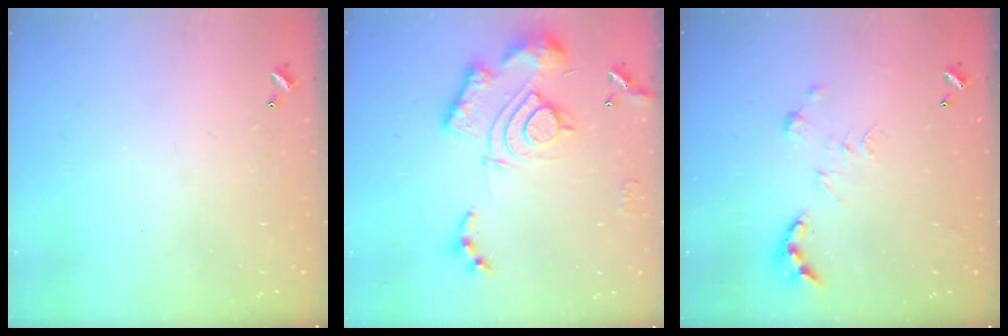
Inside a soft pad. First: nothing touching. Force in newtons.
{"total": 17.9, "press": 17.8, "slide": 1.9}
{"total": 0.0}